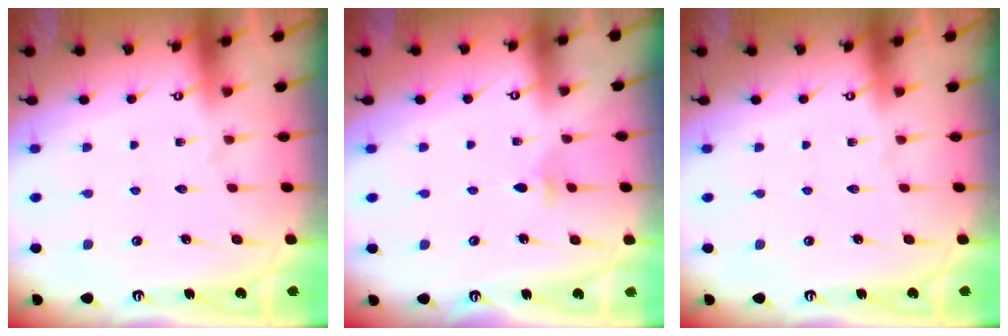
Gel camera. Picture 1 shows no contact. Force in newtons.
{"total": 2.9, "press": 2.8, "slide": 0.8}
{"total": 0.0}